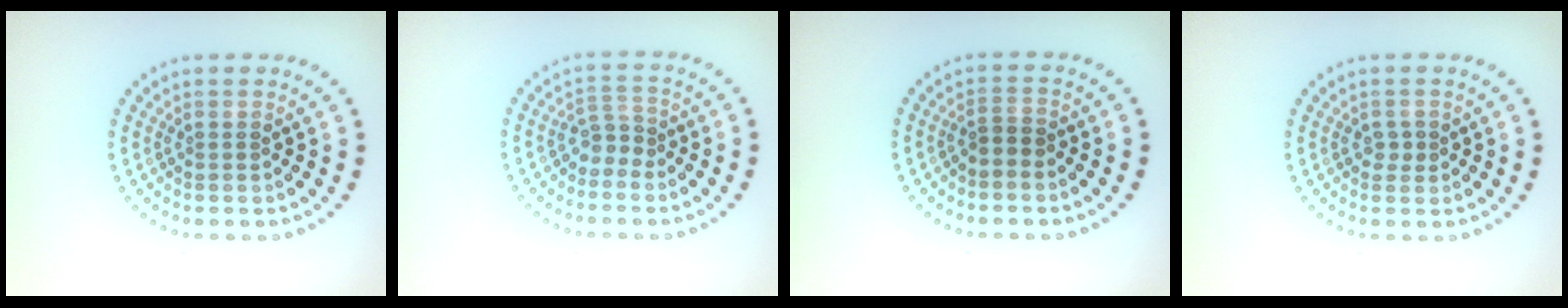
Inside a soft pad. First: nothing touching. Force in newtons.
{"total": 1.7, "press": 1.2, "slide": 1.3}
{"total": 1.2, "press": 0.9, "slide": 0.8}
{"total": 1.0, "press": 0.9, "slide": 0.5}